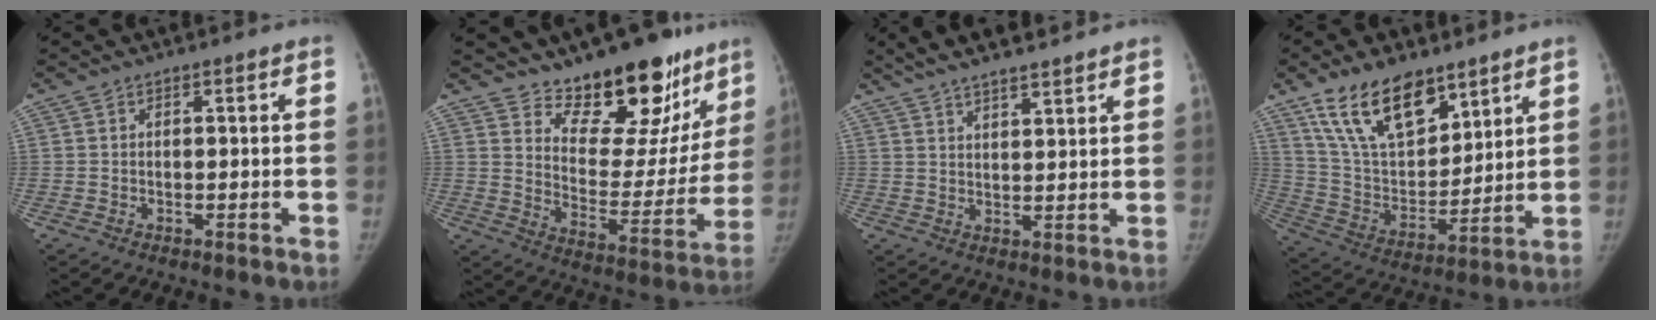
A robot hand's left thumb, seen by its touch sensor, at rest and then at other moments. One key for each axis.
{"total": 20.7, "fx": 16.0, "fy": 8.7, "fz": 9.9, "tx": -0.081, "ty": -0.121, "tz": 0.232}
{"total": 11.1, "fx": 9.1, "fy": 2.4, "fz": 5.9, "tx": -0.078, "ty": -0.010, "tz": 0.150}
{"total": 18.1, "fx": 12.1, "fy": 8.9, "fz": 10.2, "tx": -0.136, "ty": -0.058, "tz": 0.232}